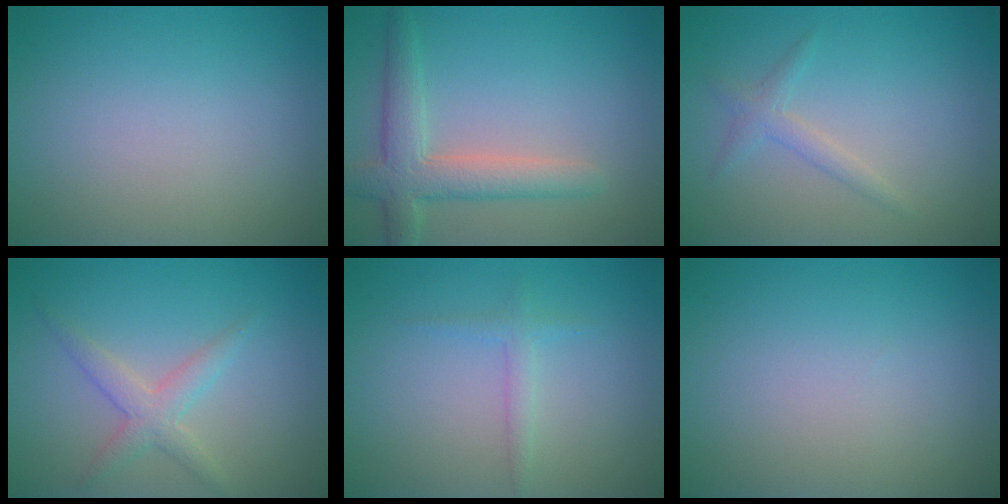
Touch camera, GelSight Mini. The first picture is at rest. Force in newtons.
{"total": 4.2, "press": 4.2, "slide": 0.3}
{"total": 1.5, "press": 1.5, "slide": 0.1}
{"total": 2.4, "press": 2.4, "slide": 0.1}
{"total": 1.3, "press": 1.3, "slide": 0.1}
{"total": 0.0}